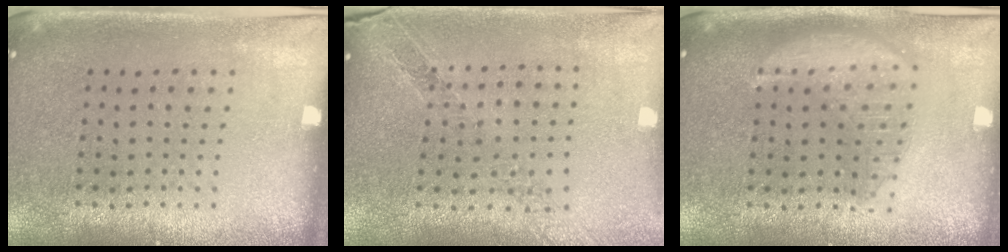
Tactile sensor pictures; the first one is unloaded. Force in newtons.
{"total": 1.1, "press": 1.1, "slide": 0.1}
{"total": 1.8, "press": 1.8, "slide": 0.2}